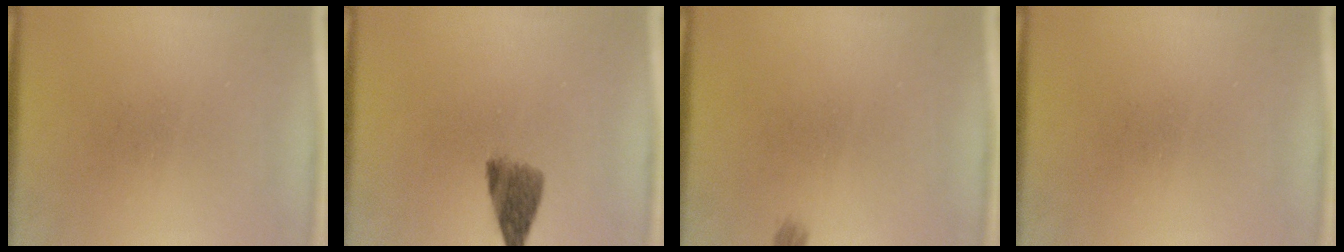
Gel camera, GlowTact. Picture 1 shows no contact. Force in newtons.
{"total": 4.3}
{"total": 1.0}
{"total": 0.0}